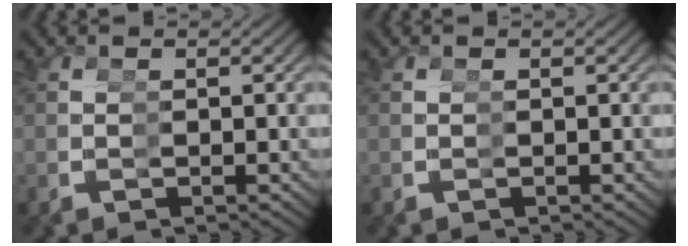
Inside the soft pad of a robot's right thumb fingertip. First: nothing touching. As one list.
[{"total": 0.0}]